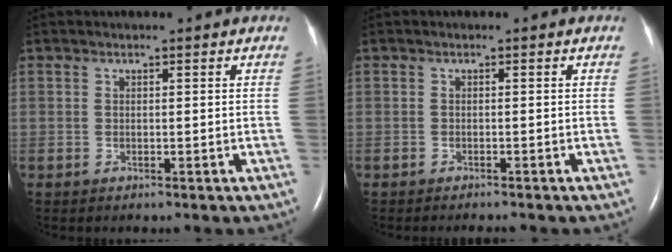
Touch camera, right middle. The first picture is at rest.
{"total": 1.7, "force": [-1.6, 0.1, 0.5], "torque": [-0.010, -0.004, -0.019]}